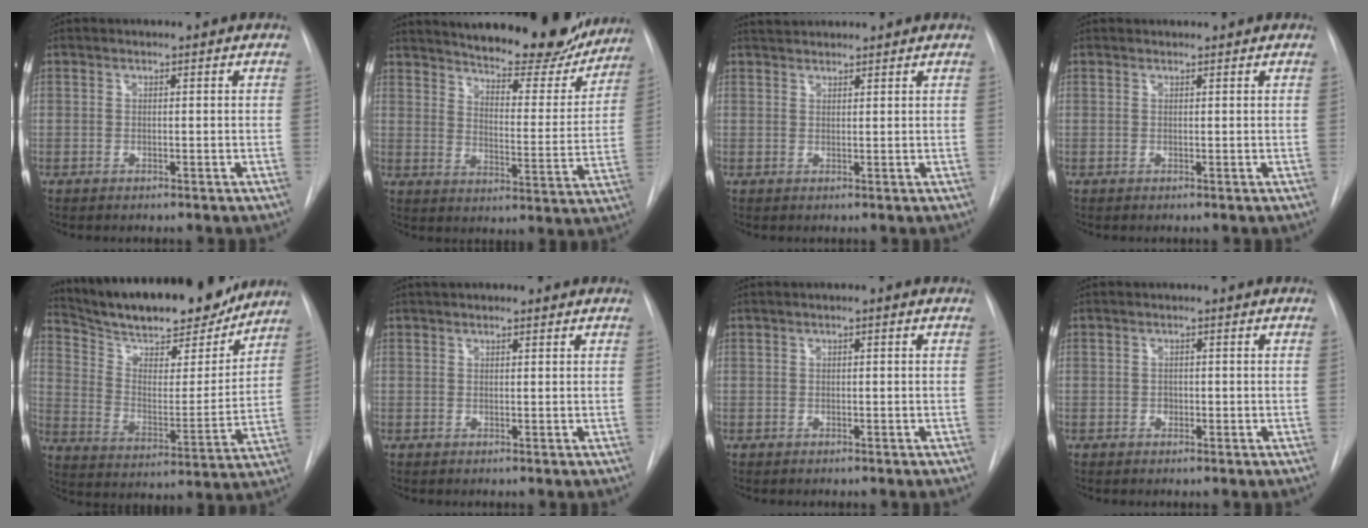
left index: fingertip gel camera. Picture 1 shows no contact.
{"total": 24.3, "force": [21.5, 5.2, 10.0], "torque": [-0.155, -0.044, 0.276]}
{"total": 3.6, "force": [3.5, 0.5, 0.9], "torque": [-0.014, 0.034, 0.061]}
{"total": 2.3, "force": [2.2, 0.3, 0.4], "torque": [-0.007, 0.024, 0.031]}
{"total": 22.8, "force": [20.1, 4.8, 9.5], "torque": [-0.160, -0.008, 0.303]}
{"total": 3.0, "force": [2.3, 1.0, 1.8], "torque": [-0.027, 0.025, 0.034]}
{"total": 0.8, "force": [0.2, 0.1, 0.8], "torque": [-0.015, 0.004, 0.002]}
{"total": 0.8, "force": [-0.2, 0.7, 0.4], "torque": [-0.002, 0.003, -0.003]}